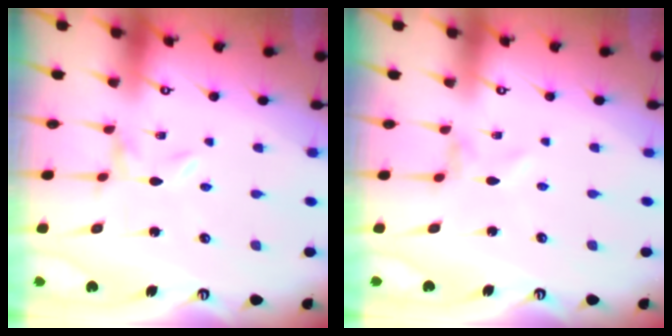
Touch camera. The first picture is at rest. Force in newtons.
{"total": 2.6, "press": 2.6, "slide": 0.3}